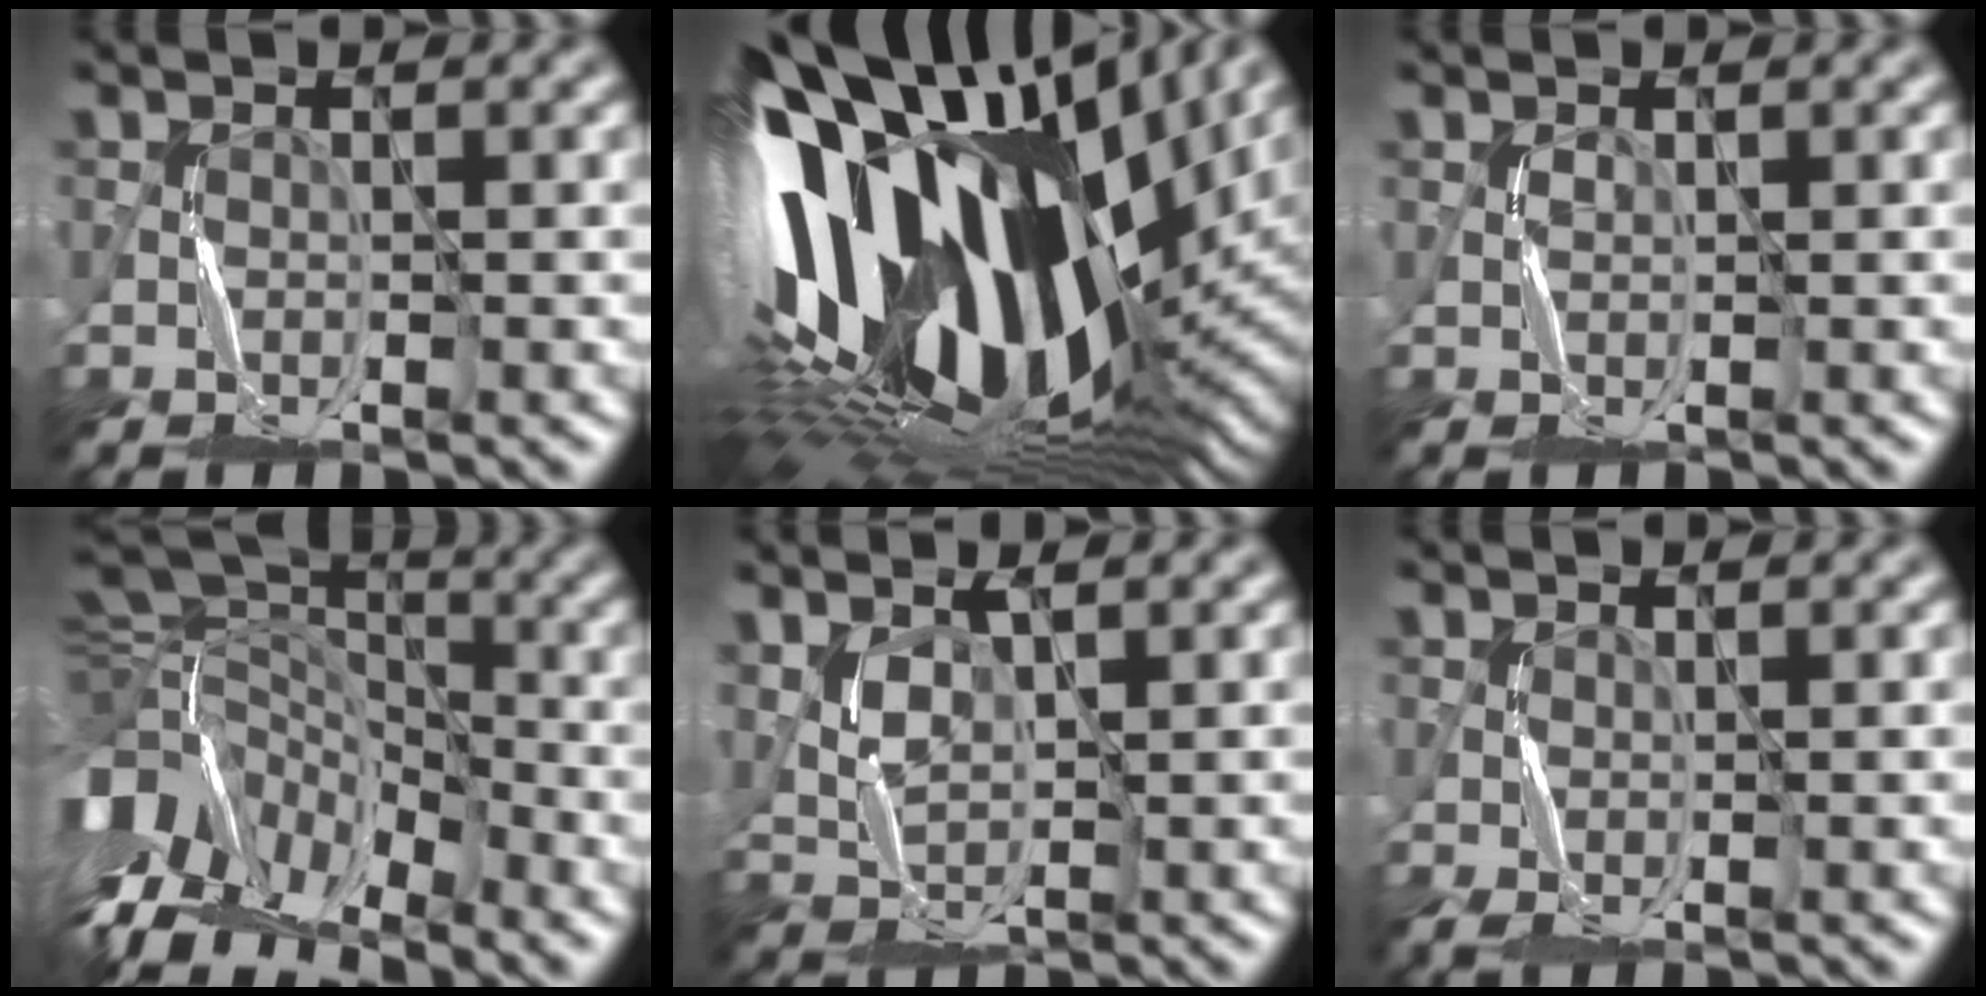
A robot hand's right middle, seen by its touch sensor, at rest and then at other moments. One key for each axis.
{"total": 20.4, "fx": 2.5, "fy": 11.4, "fz": 16.8, "tx": -0.321, "ty": -0.035, "tz": 0.047}
{"total": 0.0}
{"total": 13.9, "fx": -5.1, "fy": 8.0, "fz": 10.2, "tx": -0.215, "ty": -0.003, "tz": -0.058}
{"total": 2.5, "fx": 1.2, "fy": 1.1, "fz": 1.9, "tx": -0.046, "ty": -0.004, "tz": 0.031}
{"total": 1.7, "fx": -0.3, "fy": 0.7, "fz": 1.6, "tx": -0.044, "ty": -0.002, "tz": -0.006}